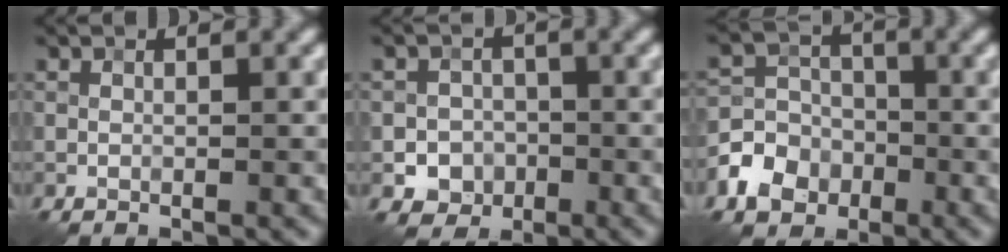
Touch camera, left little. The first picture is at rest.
{"total": 2.9, "force": [-1.0, 2.6, 0.8], "torque": [0.001, 0.002, -0.020]}
{"total": 5.0, "force": [-2.4, 4.0, 1.6], "torque": [-0.018, 0.002, -0.063]}